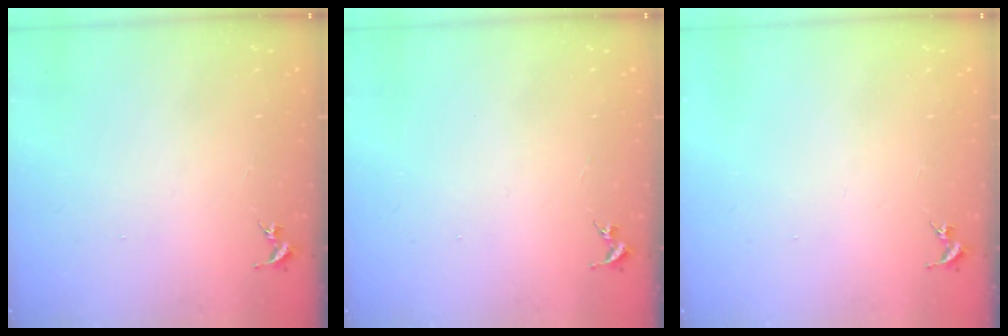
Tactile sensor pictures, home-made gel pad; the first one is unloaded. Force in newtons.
{"total": 0.0}
{"total": 0.0}